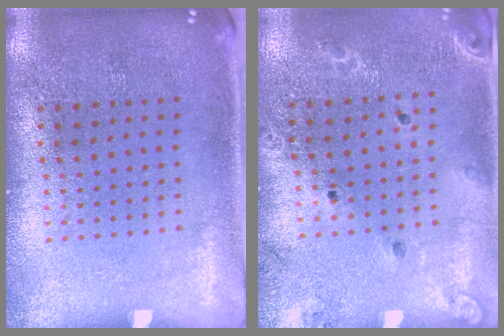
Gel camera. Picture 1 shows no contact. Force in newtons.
{"total": 1.5, "press": 1.5, "slide": 0.1}